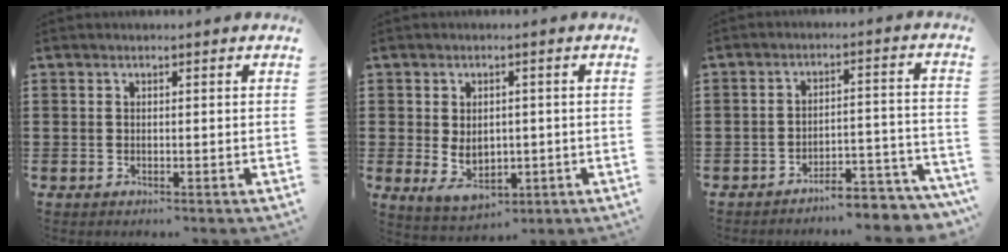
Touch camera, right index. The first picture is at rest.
{"total": 4.4, "force": [-0.6, 3.2, 3.0], "torque": [-0.059, 0.002, -0.016]}
{"total": 5.2, "force": [-5.0, 0.4, 1.2], "torque": [-0.021, 0.005, -0.101]}